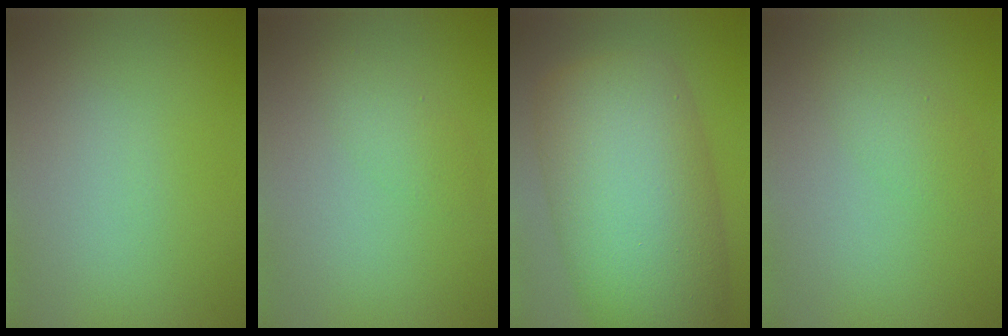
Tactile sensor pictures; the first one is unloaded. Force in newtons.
{"total": 0.7, "press": 0.7, "slide": 0.1}
{"total": 12.8, "press": 12.8, "slide": 0.5}
{"total": 1.9, "press": 1.9, "slide": 0.0}